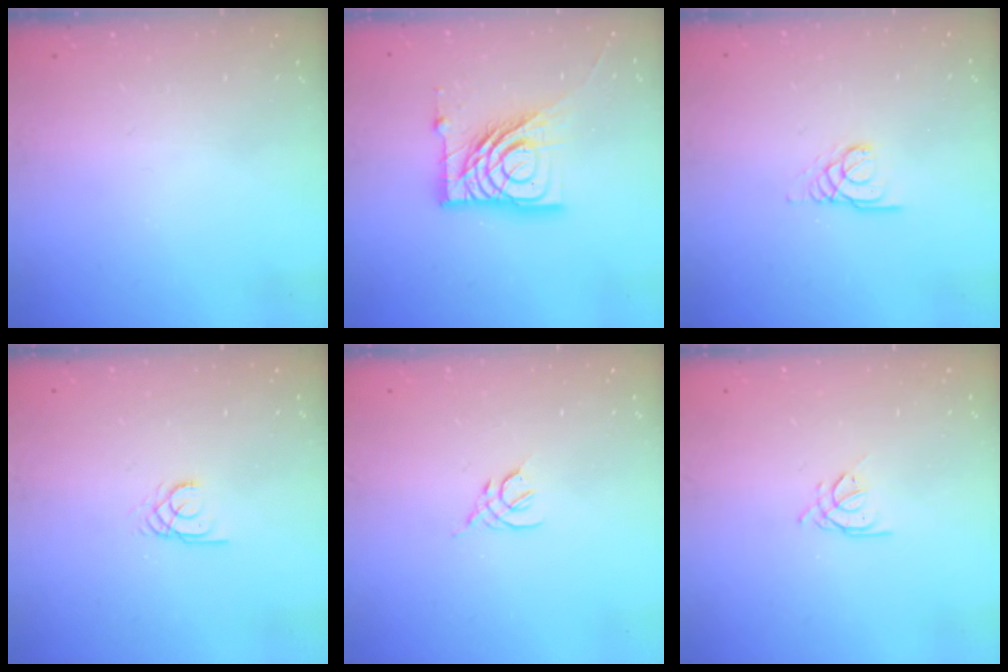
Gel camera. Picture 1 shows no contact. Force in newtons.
{"total": 15.9, "press": 15.8, "slide": 1.4}
{"total": 3.0, "press": 3.0, "slide": 0.1}
{"total": 2.0, "press": 2.0, "slide": 0.2}
{"total": 2.4, "press": 2.3, "slide": 0.6}
{"total": 1.9, "press": 1.9, "slide": 0.4}